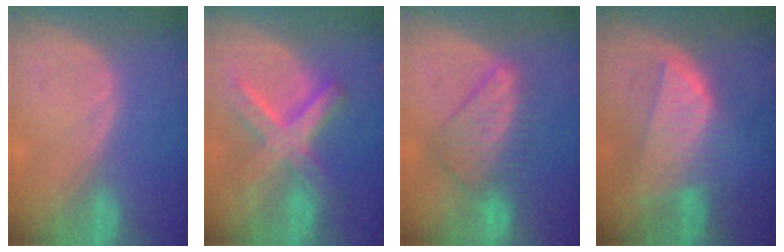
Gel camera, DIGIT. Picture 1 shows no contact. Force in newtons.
{"total": 8.9, "press": 8.9, "slide": 0.7}
{"total": 7.7, "press": 7.0, "slide": 3.2}
{"total": 8.1, "press": 7.2, "slide": 3.8}